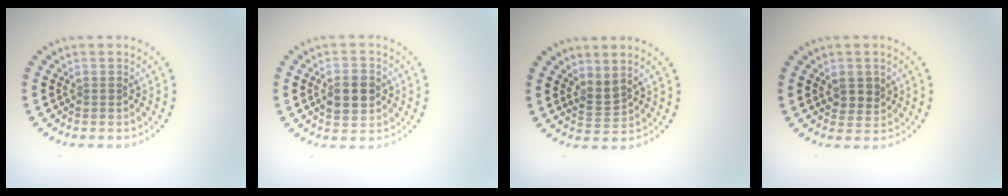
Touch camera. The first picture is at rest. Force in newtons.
{"total": 3.8, "press": 3.8, "slide": 0.2}
{"total": 1.7, "press": 1.3, "slide": 1.2}
{"total": 2.0, "press": 1.8, "slide": 0.7}